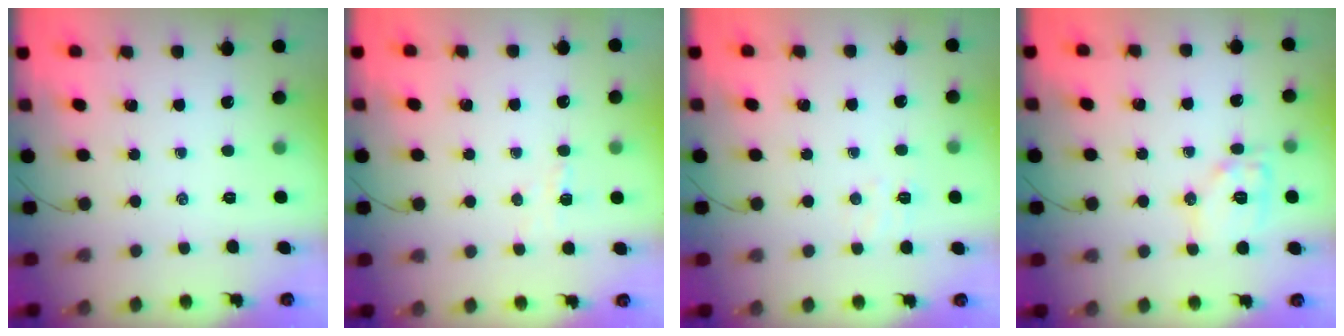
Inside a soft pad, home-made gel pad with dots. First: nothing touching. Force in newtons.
{"total": 2.9, "press": 2.8, "slide": 0.8}
{"total": 5.0, "press": 4.8, "slide": 1.2}
{"total": 10.4, "press": 10.4, "slide": 0.5}